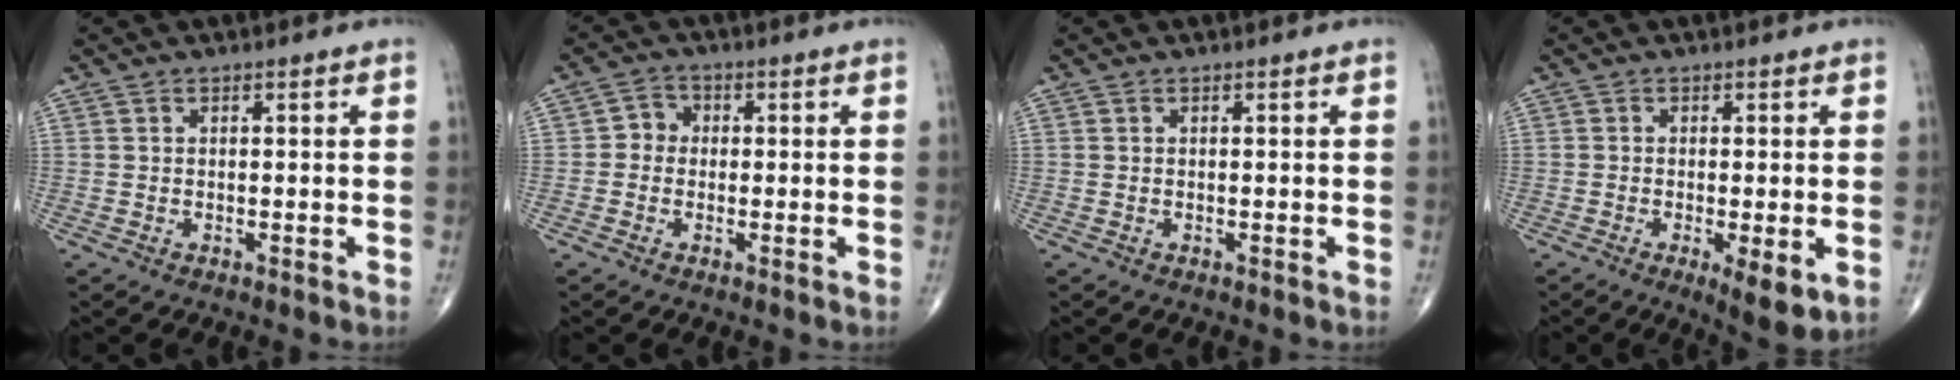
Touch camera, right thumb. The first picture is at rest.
{"total": 3.1, "force": [-0.3, 2.8, 1.3], "torque": [0.000, 0.009, -0.016]}
{"total": 0.0}
{"total": 6.2, "force": [-1.8, 1.7, 5.7], "torque": [-0.090, -0.018, -0.027]}